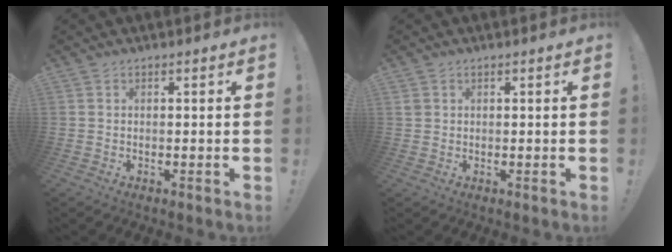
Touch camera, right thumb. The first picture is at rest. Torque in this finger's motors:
{"motor_torque": [-0.02, -0.01, 0.00, -0.01, 0.00]}